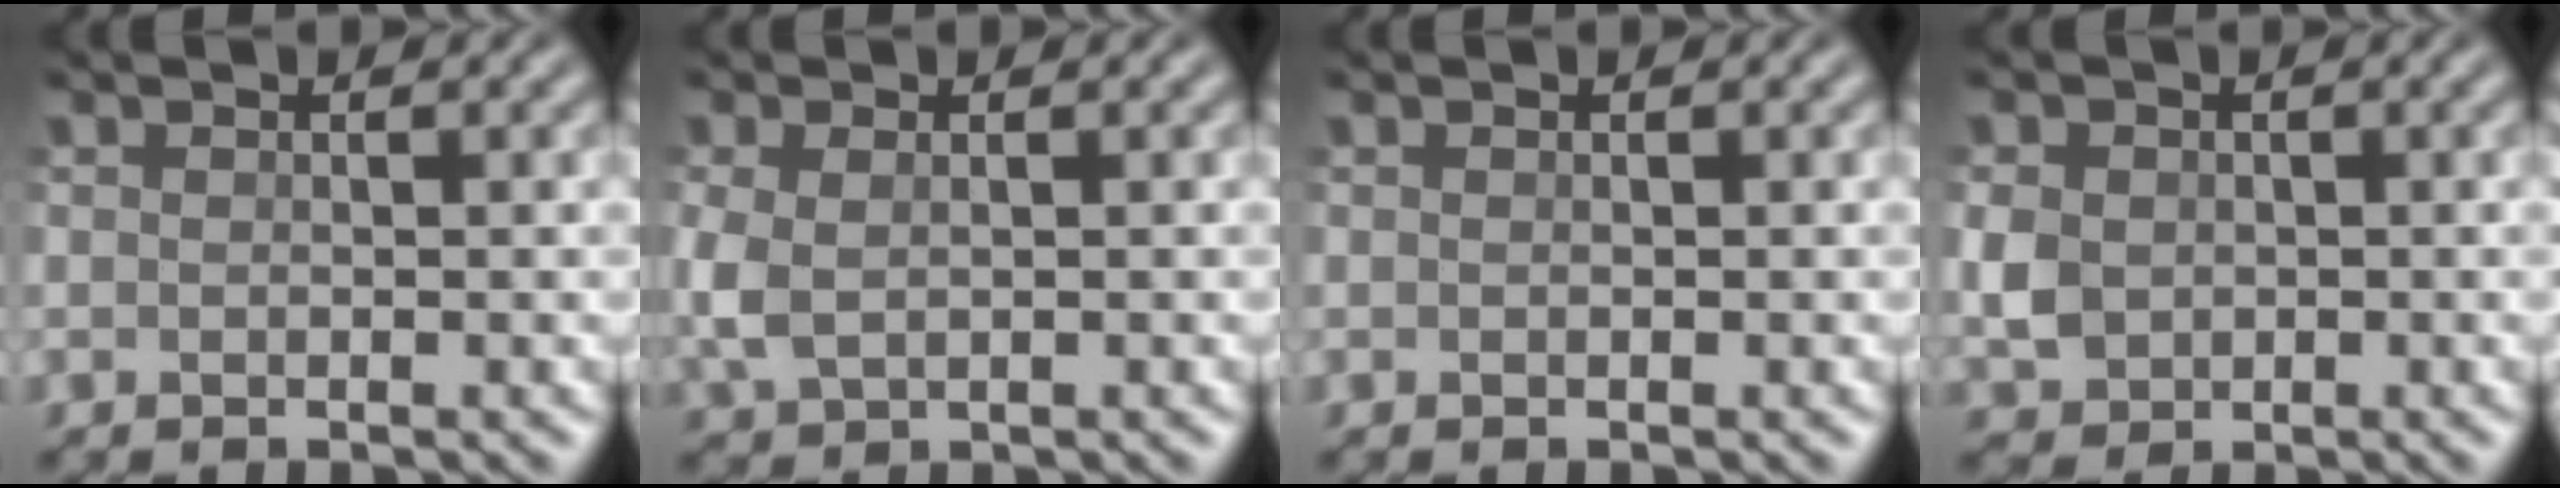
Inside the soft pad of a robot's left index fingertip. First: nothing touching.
{"total": 3.0, "force": [-0.4, 2.0, 2.2], "torque": [-0.059, -0.006, -0.003]}
{"total": 0.0}
{"total": 2.7, "force": [-0.4, 2.4, 1.3], "torque": [-0.032, 0.002, -0.009]}